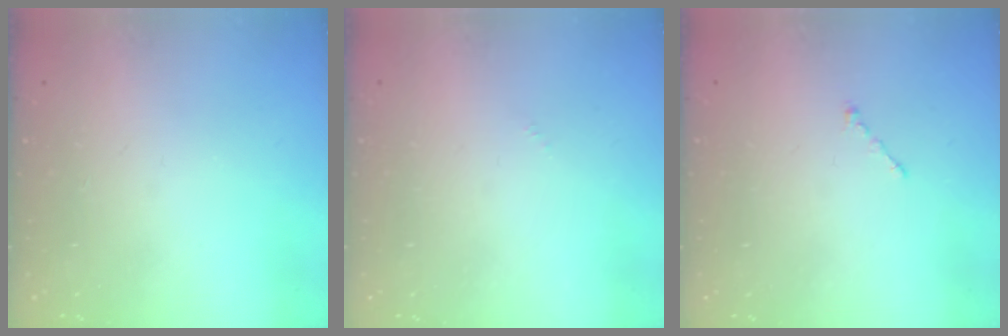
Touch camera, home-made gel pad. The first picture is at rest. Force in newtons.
{"total": 0.0}
{"total": 0.7, "press": 0.7, "slide": 0.2}